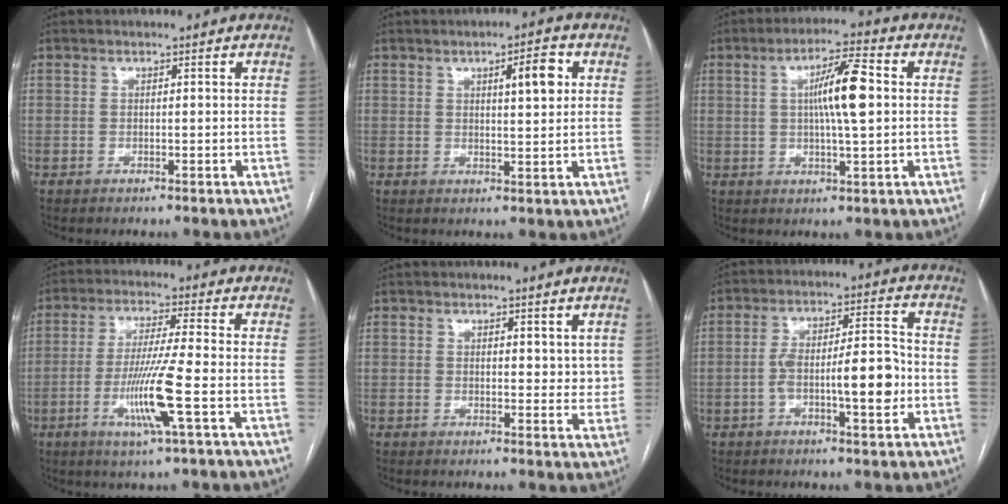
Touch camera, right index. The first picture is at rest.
{"total": 5.2, "force": [1.7, 1.0, 4.8], "torque": [-0.072, 0.004, 0.026]}
{"total": 8.6, "force": [1.1, 0.8, 8.5], "torque": [-0.148, 0.009, 0.016]}
{"total": 9.9, "force": [-3.0, -1.0, 9.3], "torque": [-0.185, -0.016, -0.057]}
{"total": 3.2, "force": [1.6, 1.8, 2.0], "torque": [-0.013, -0.009, 0.020]}
{"total": 10.3, "force": [-2.3, 2.3, 9.8], "torque": [-0.163, 0.021, -0.034]}